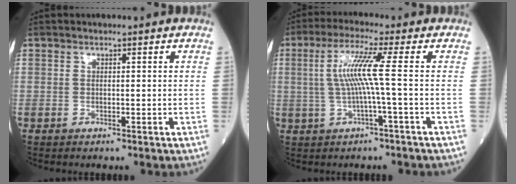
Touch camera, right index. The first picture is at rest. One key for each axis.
{"total": 6.5, "fx": 0.2, "fy": -1.3, "fz": 6.4, "tx": -0.132, "ty": 0.013, "tz": 0.009}